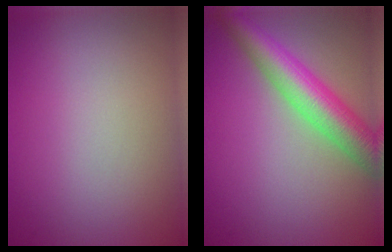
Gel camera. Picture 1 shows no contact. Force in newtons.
{"total": 6.6, "press": 6.6, "slide": 0.1}